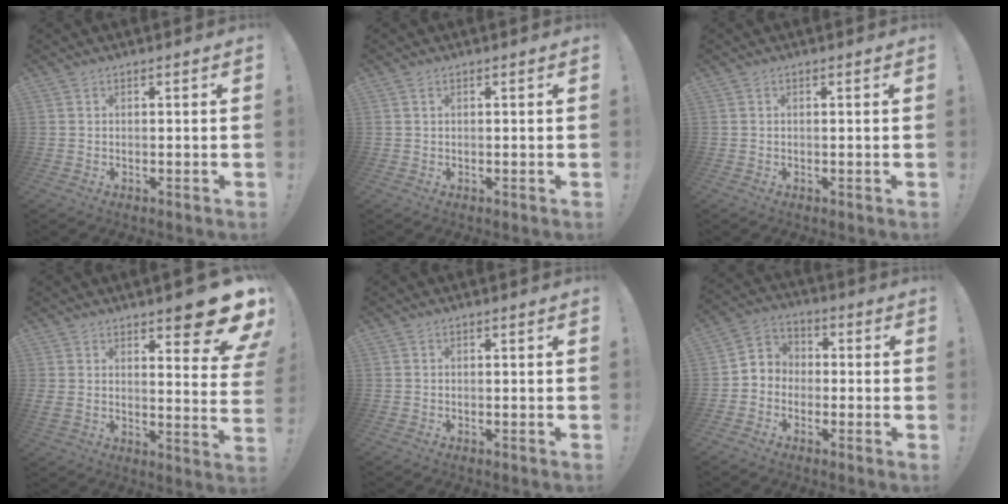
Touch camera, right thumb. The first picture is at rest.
{"total": 0.7, "force": [0.4, 0.3, 0.5], "torque": [-0.006, 0.000, 0.007]}
{"total": 0.0}
{"total": 11.6, "force": [8.5, 2.5, 7.5], "torque": [-0.085, -0.081, 0.139]}
{"total": 0.0}
{"total": 5.6, "force": [-3.0, 4.6, 1.0], "torque": [-0.019, 0.031, -0.050]}